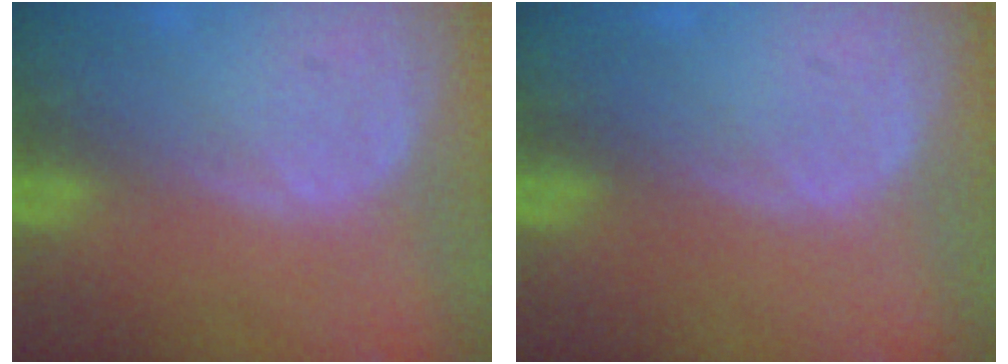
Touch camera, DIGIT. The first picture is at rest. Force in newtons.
{"total": 0.0}